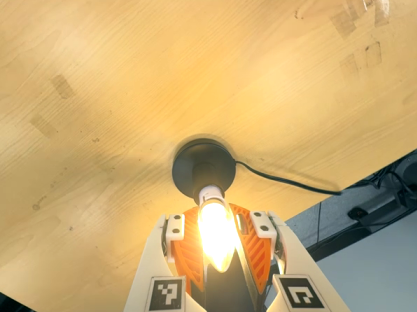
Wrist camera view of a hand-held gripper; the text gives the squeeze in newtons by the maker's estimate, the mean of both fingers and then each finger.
{"total": 14.4, "left": 13.4, "right": 15.3}